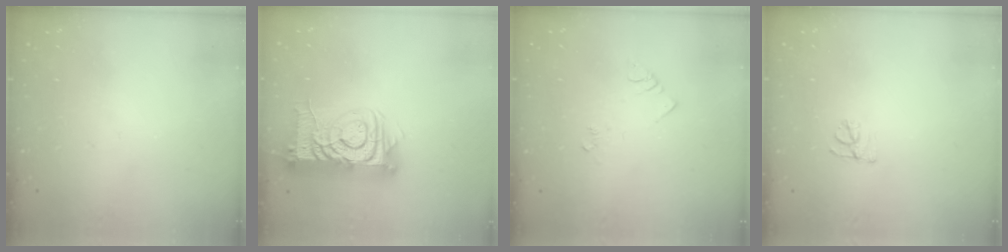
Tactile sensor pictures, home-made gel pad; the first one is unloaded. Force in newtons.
{"total": 15.4, "press": 15.4, "slide": 1.3}
{"total": 4.1, "press": 4.1, "slide": 0.4}
{"total": 5.6, "press": 5.5, "slide": 0.6}